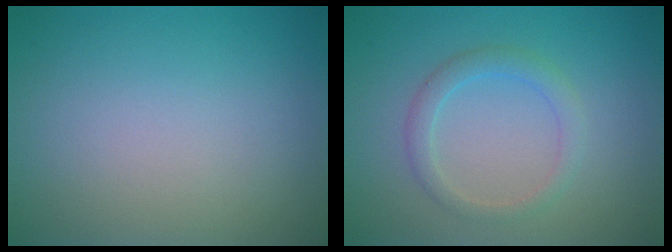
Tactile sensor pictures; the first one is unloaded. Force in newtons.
{"total": 2.1, "press": 2.1, "slide": 0.1}